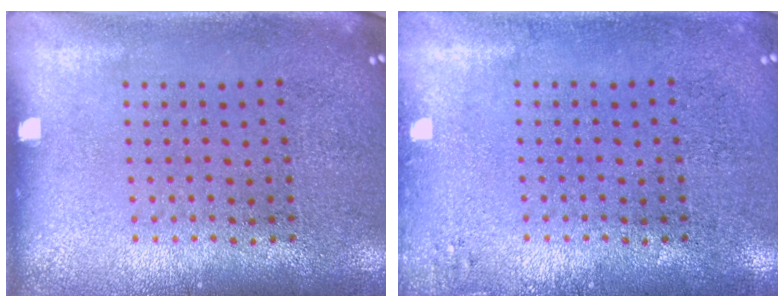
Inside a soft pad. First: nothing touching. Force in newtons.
{"total": 1.0, "press": 1.0, "slide": 0.2}